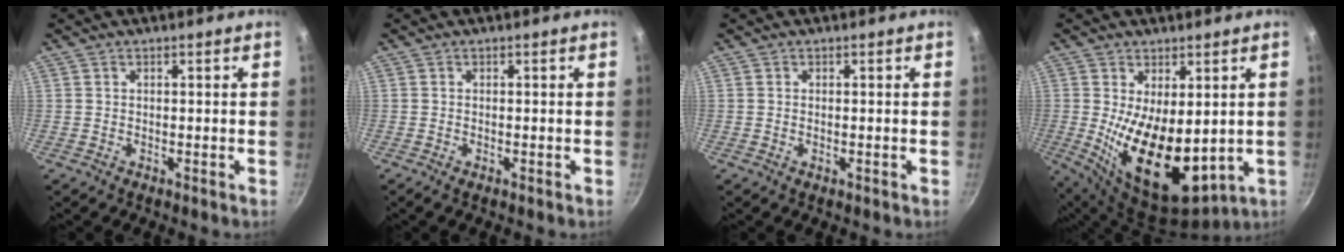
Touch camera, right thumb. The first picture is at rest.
{"total": 0.6, "force": [-0.3, 0.1, 0.4], "torque": [-0.011, 0.002, -0.007]}
{"total": 0.6, "force": [-0.1, 0.2, 0.5], "torque": [-0.010, 0.001, -0.001]}
{"total": 15.9, "force": [0.2, 8.3, 13.6], "torque": [-0.209, -0.041, 0.027]}